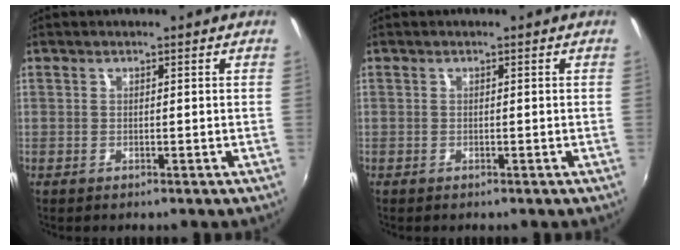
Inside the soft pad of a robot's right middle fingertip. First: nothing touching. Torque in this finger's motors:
{"motor_torque": [0.95, -1.12, -0.10, -0.01]}